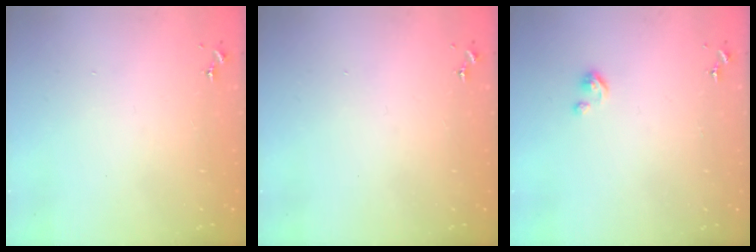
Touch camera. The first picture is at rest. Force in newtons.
{"total": 0.0}
{"total": 4.3, "press": 4.3, "slide": 0.4}